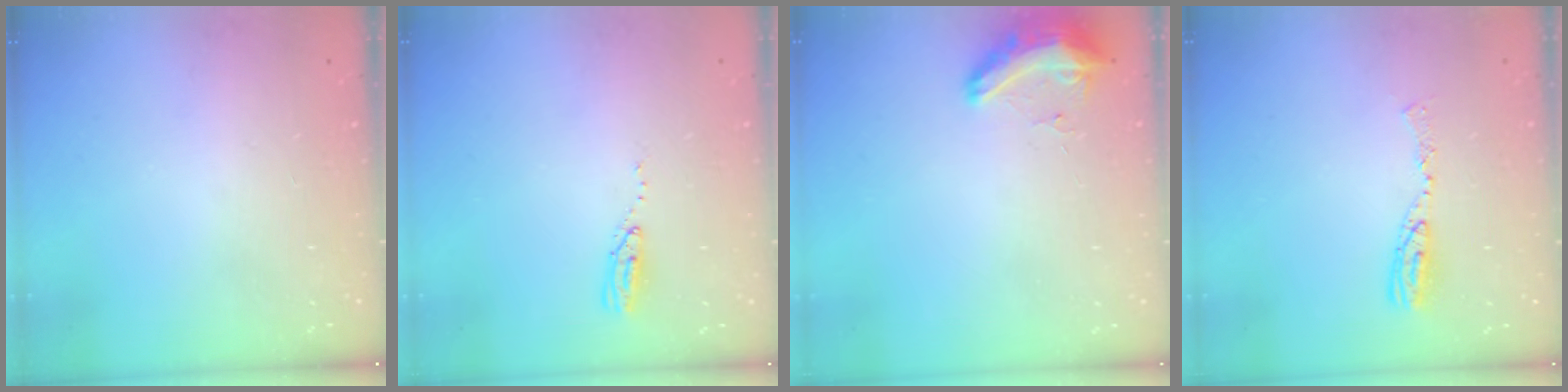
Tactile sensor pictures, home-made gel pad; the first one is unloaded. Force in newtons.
{"total": 3.8, "press": 3.8, "slide": 0.2}
{"total": 8.8, "press": 8.6, "slide": 1.7}
{"total": 8.4, "press": 8.4, "slide": 0.6}